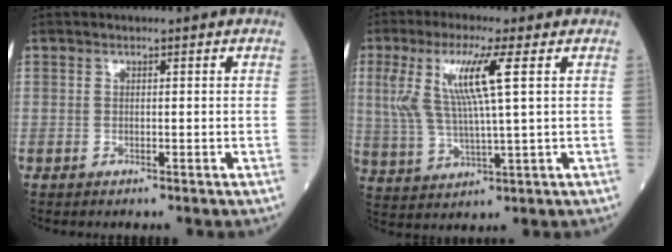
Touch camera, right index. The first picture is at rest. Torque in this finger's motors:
{"motor_torque": [0.60, 0.34, 0.26, 0.21]}